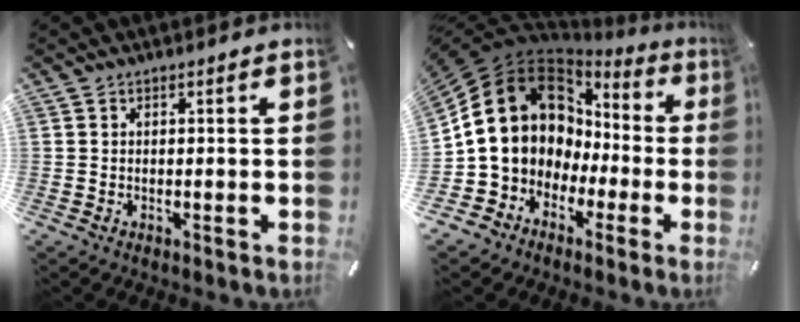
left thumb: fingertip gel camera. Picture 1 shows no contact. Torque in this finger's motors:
{"motor_torque": [0.15, 3.57, 1.81, 0.20, 0.81]}